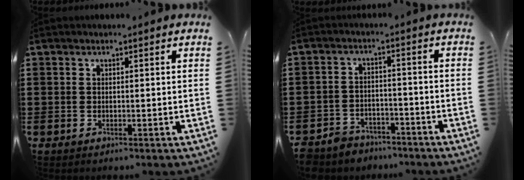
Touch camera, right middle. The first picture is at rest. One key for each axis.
{"total": 3.9, "fx": -3.8, "fy": 1.1, "fz": 0.0, "tx": -0.014, "ty": 0.003, "tz": -0.082}